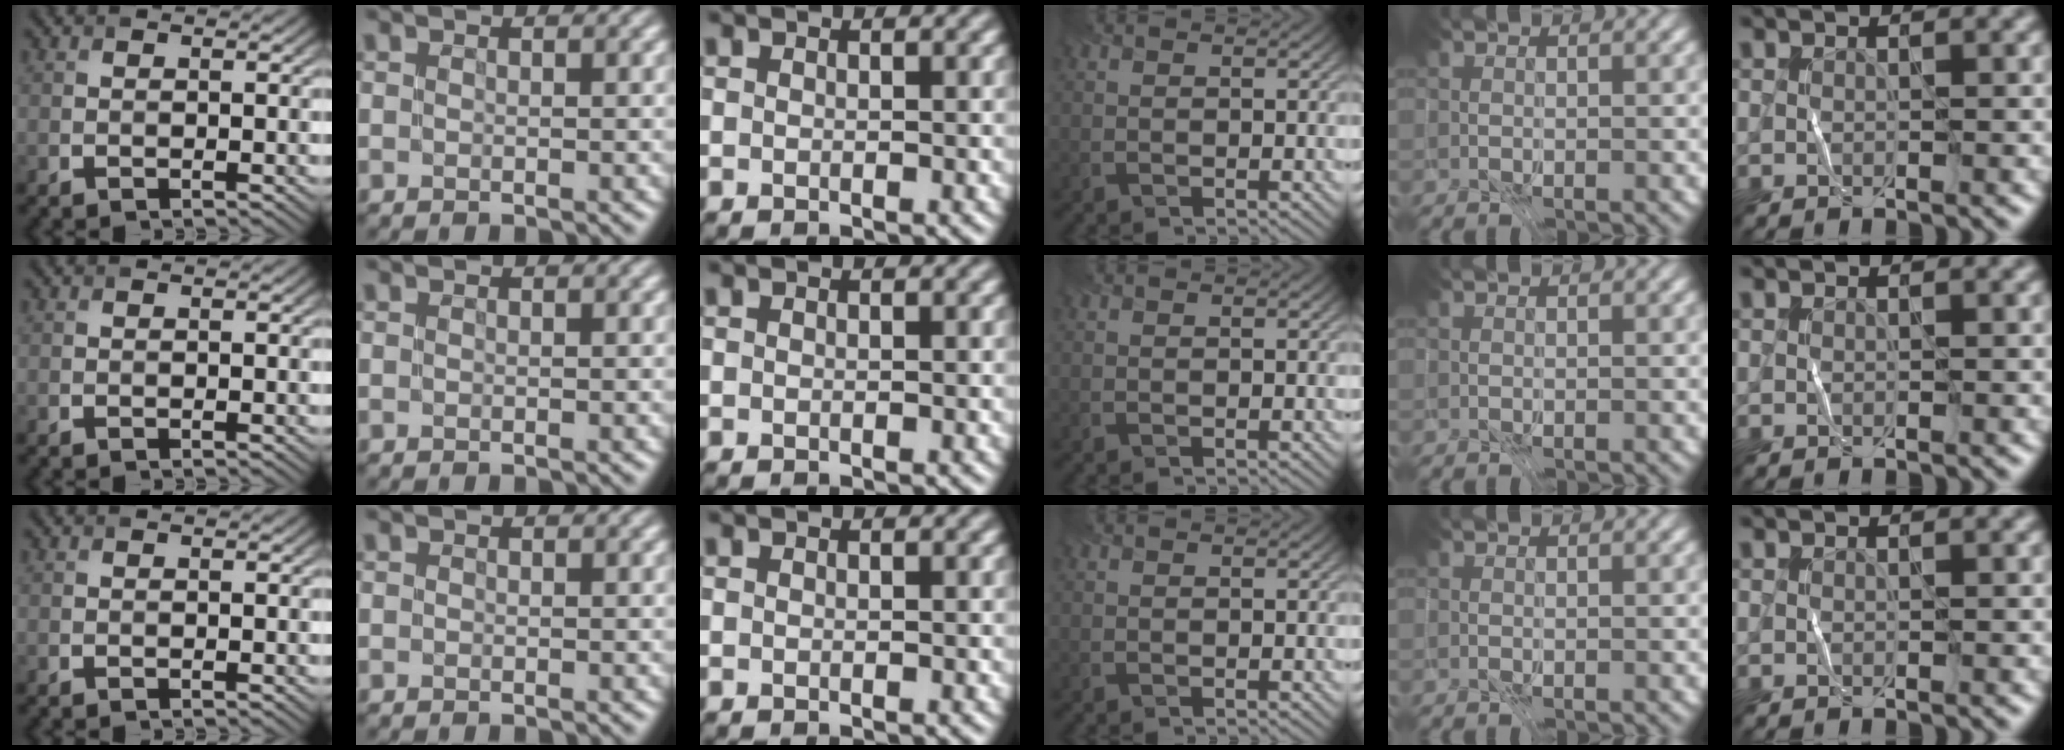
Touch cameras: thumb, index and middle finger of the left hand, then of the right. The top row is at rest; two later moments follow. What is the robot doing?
{"motion": "fold", "object": "coffee filter"}